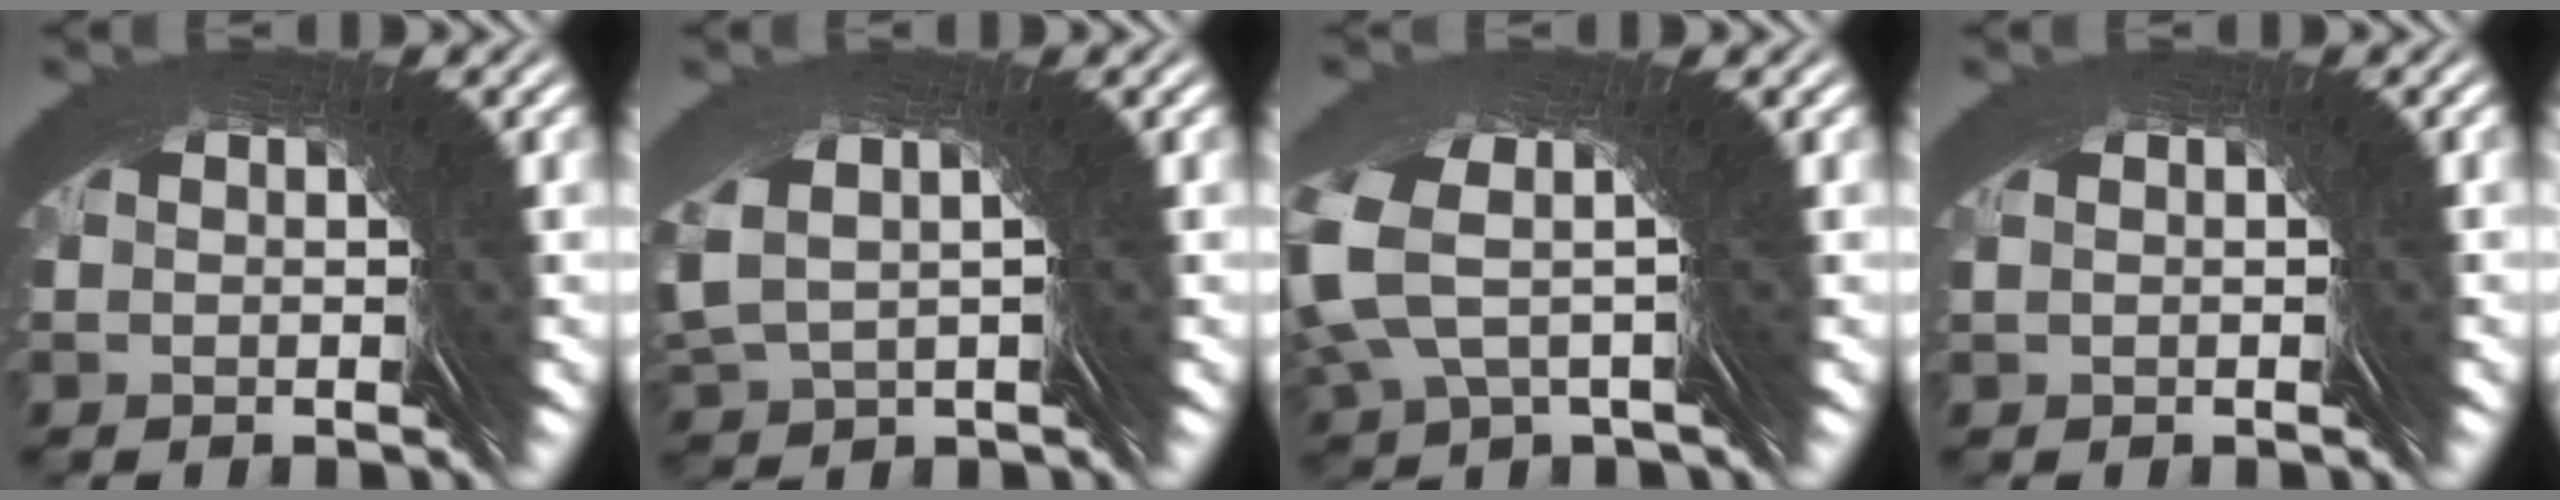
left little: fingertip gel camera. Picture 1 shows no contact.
{"total": 2.7, "force": [2.3, 0.3, 1.4], "torque": [-0.039, 0.016, 0.033]}
{"total": 4.0, "force": [3.6, 0.2, 1.7], "torque": [-0.042, 0.039, 0.041]}
{"total": 0.8, "force": [0.7, -0.4, 0.1], "torque": [0.007, 0.012, 0.006]}